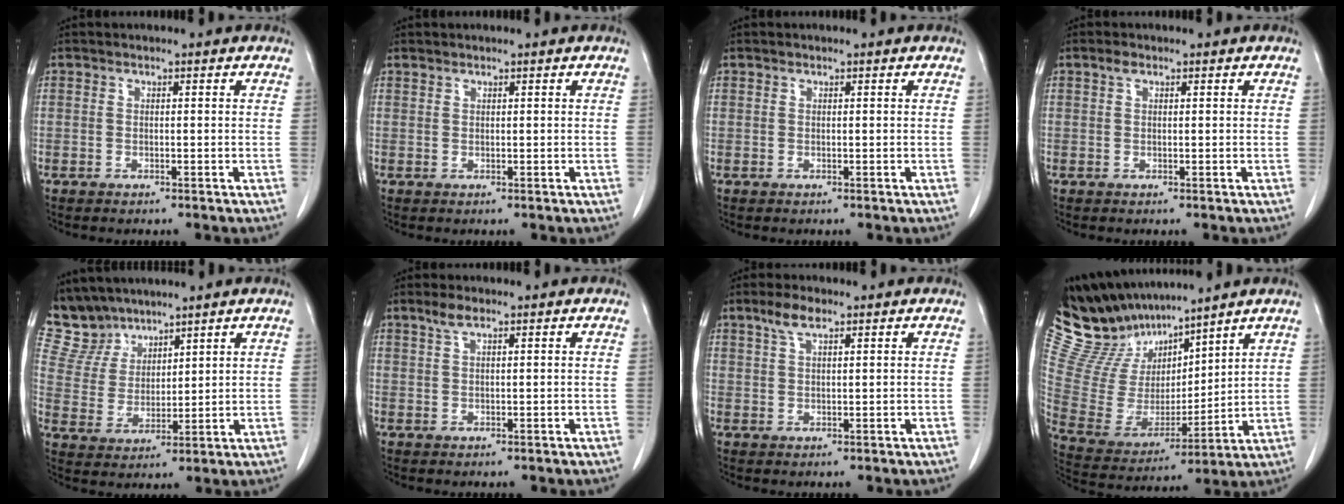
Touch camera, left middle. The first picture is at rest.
{"total": 0.5, "force": [0.5, 0.2, 0.0], "torque": [-0.002, 0.000, 0.010]}
{"total": 0.0}
{"total": 1.0, "force": [0.6, 0.5, 0.7], "torque": [-0.014, 0.007, 0.010]}
{"total": 7.3, "force": [6.7, 2.9, 0.0], "torque": [-0.012, 0.008, 0.151]}
{"total": 2.1, "force": [1.4, 0.4, 1.4], "torque": [-0.036, 0.007, 0.031]}
{"total": 3.4, "force": [2.2, 0.9, 2.4], "torque": [-0.056, 0.008, 0.046]}
{"total": 14.8, "force": [13.5, 4.1, 4.4], "torque": [-0.104, 0.008, 0.272]}